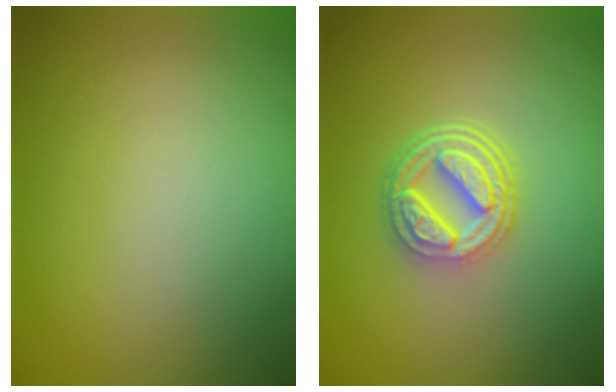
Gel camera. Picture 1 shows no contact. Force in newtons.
{"total": 4.9, "press": 3.7, "slide": 3.3}